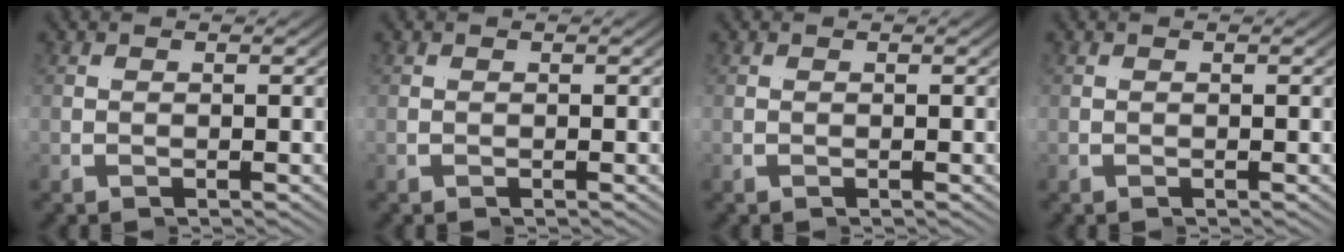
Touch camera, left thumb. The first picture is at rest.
{"total": 0.0}
{"total": 0.0}
{"total": 0.0}